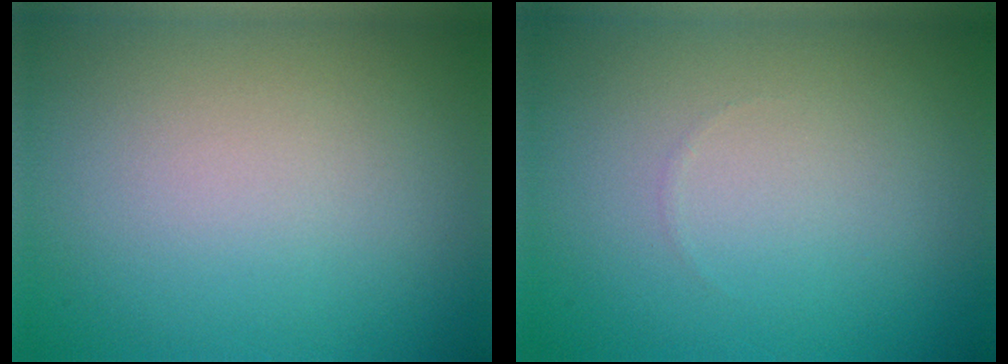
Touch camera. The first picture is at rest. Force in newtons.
{"total": 0.0}